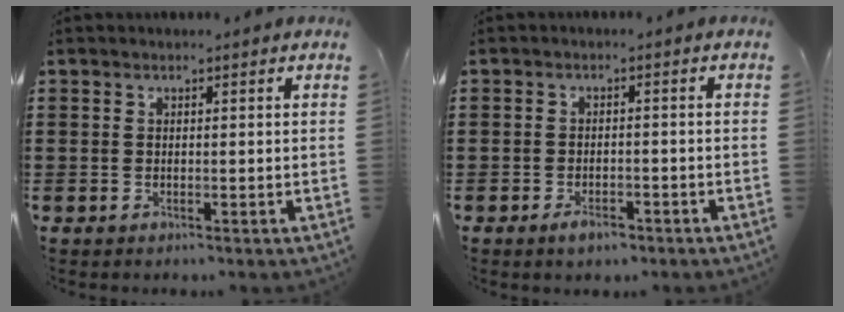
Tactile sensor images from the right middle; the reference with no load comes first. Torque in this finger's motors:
{"motor_torque": [2.10, 0.04, 0.12, 0.07]}